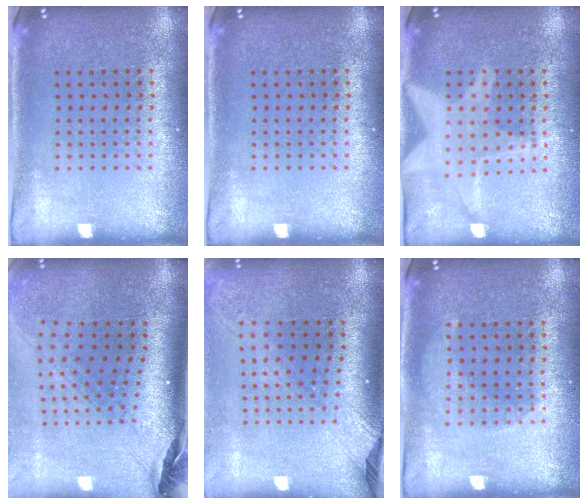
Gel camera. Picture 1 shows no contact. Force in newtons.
{"total": 0.0}
{"total": 3.0, "press": 3.0, "slide": 0.4}
{"total": 2.8, "press": 2.0, "slide": 1.9}
{"total": 2.4, "press": 1.8, "slide": 1.6}
{"total": 1.7, "press": 1.7, "slide": 0.4}